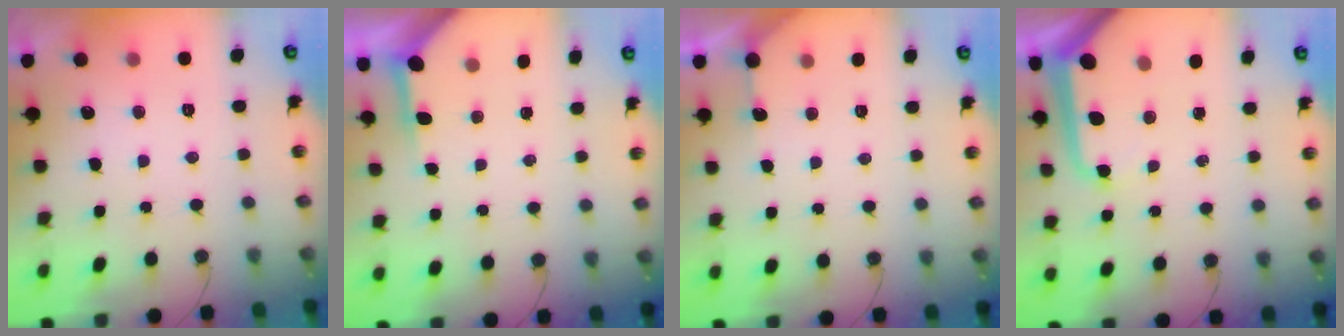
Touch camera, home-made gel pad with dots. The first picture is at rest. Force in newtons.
{"total": 3.9, "press": 3.9, "slide": 0.4}
{"total": 4.1, "press": 4.1, "slide": 0.5}
{"total": 12.8, "press": 12.7, "slide": 1.3}